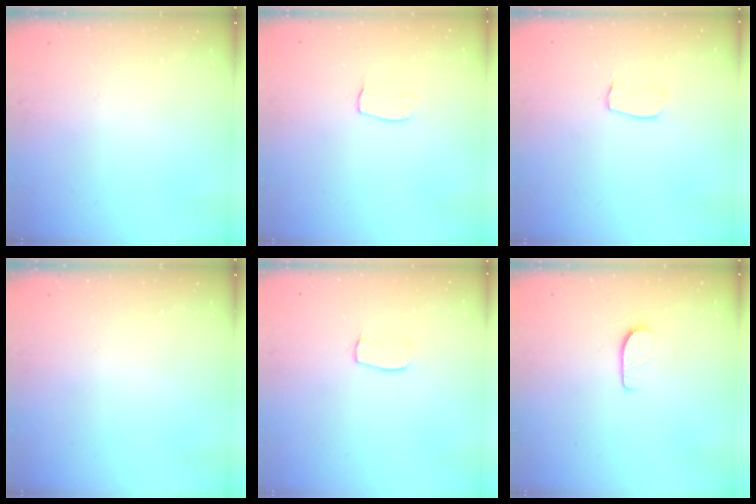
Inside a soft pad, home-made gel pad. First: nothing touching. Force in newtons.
{"total": 5.0, "press": 5.0, "slide": 0.3}
{"total": 5.9, "press": 5.9, "slide": 0.3}
{"total": 0.0}
{"total": 5.5, "press": 5.5, "slide": 0.4}
{"total": 6.3, "press": 6.3, "slide": 0.7}